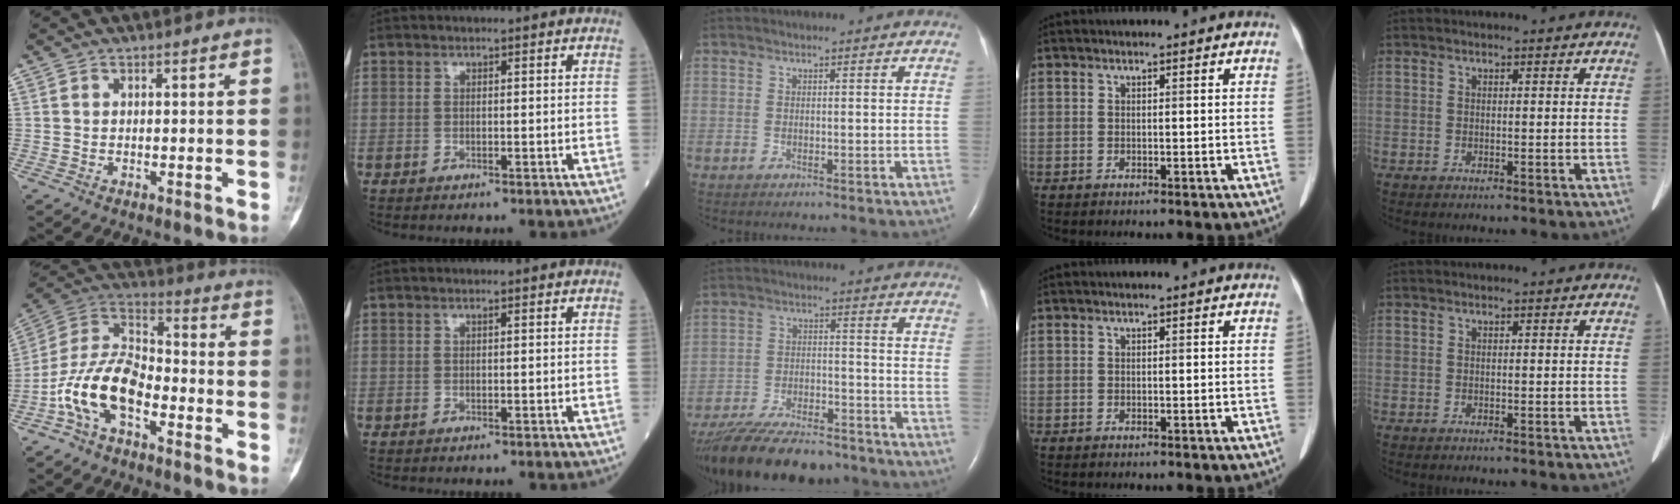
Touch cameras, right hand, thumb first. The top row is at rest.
{"thumb": {"total": 14.0, "force": [-5.7, 7.6, 10.3], "torque": [-0.195, 0.059, -0.116]}, "middle": {"total": 19.3, "force": [-16.5, 4.9, 8.7], "torque": [-0.178, -0.021, -0.257]}}